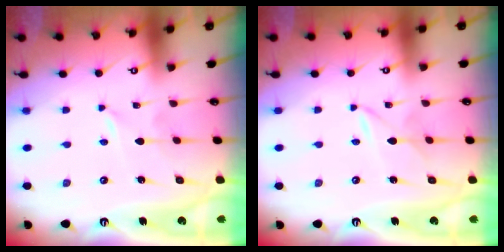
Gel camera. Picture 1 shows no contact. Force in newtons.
{"total": 1.8, "press": 1.8, "slide": 0.2}